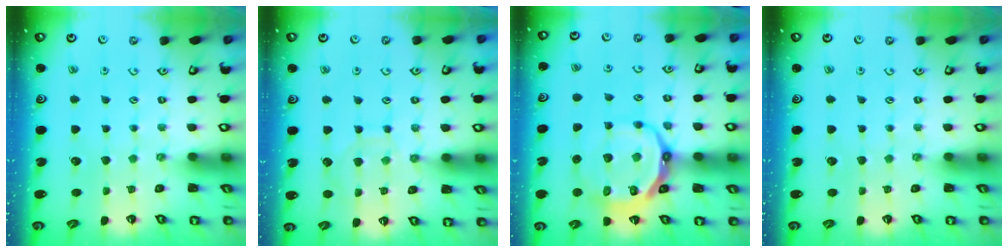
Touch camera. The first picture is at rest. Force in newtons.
{"total": 8.6, "press": 8.6, "slide": 0.6}
{"total": 14.6, "press": 14.2, "slide": 3.3}
{"total": 0.0}